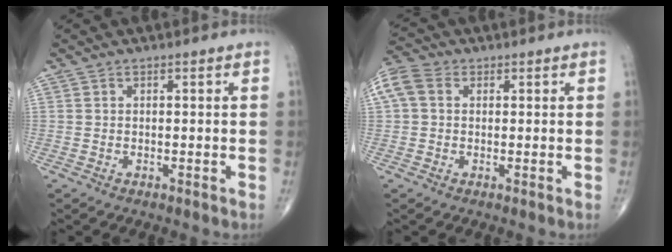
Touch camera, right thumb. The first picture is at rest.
{"total": 7.3, "force": [1.6, 5.6, 4.5], "torque": [-0.108, 0.027, 0.030]}